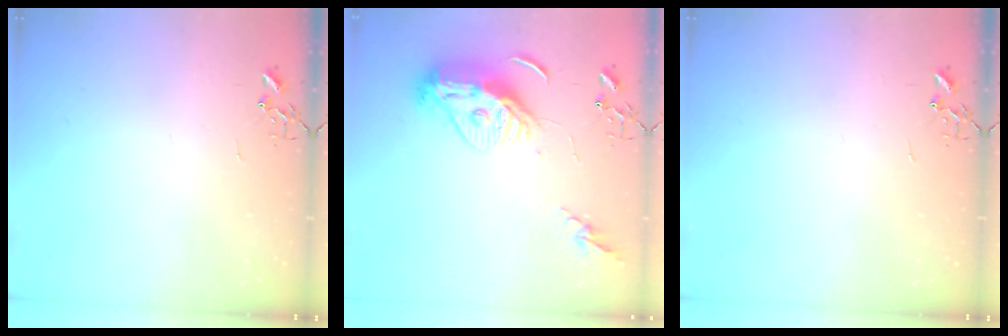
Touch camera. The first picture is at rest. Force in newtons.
{"total": 13.5, "press": 13.4, "slide": 1.5}
{"total": 0.0}